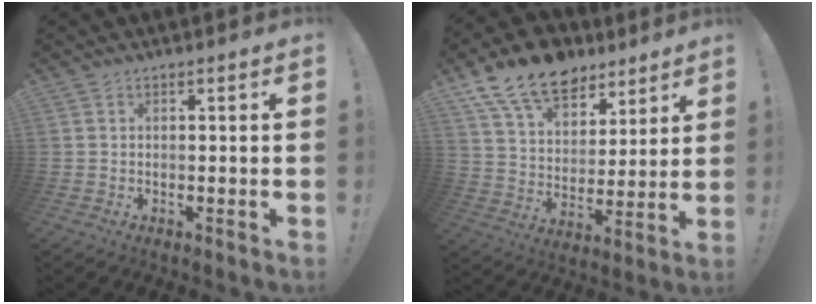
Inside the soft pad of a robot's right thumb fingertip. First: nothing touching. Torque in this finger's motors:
{"motor_torque": [0.29, 1.37, 0.32, 0.11, 0.45]}